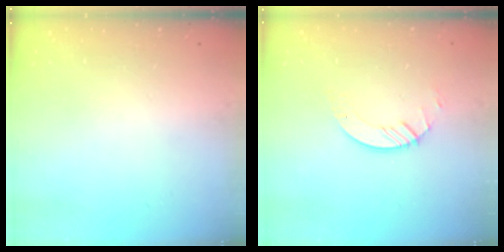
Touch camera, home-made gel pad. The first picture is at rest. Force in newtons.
{"total": 3.2, "press": 3.2, "slide": 0.3}